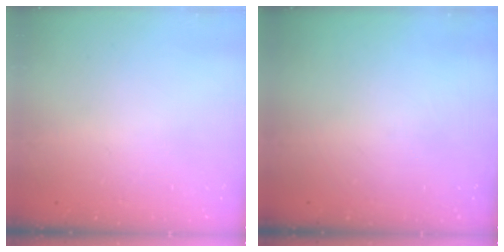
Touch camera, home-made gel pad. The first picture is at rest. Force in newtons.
{"total": 0.0}